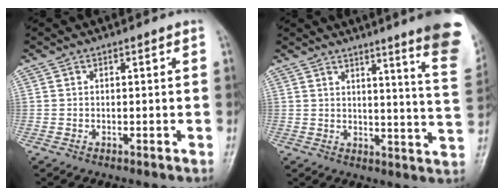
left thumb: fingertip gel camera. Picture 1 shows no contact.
{"total": 16.2, "force": [10.8, 0.9, 12.1], "torque": [-0.127, -0.074, 0.117]}